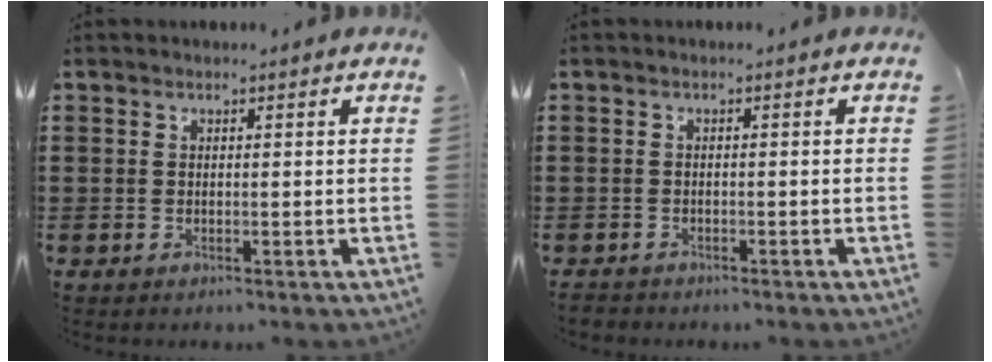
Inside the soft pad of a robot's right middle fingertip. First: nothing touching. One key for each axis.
{"total": 0.9, "fx": -0.8, "fy": 0.3, "fz": 0.0, "tx": -0.002, "ty": 0.000, "tz": -0.018}